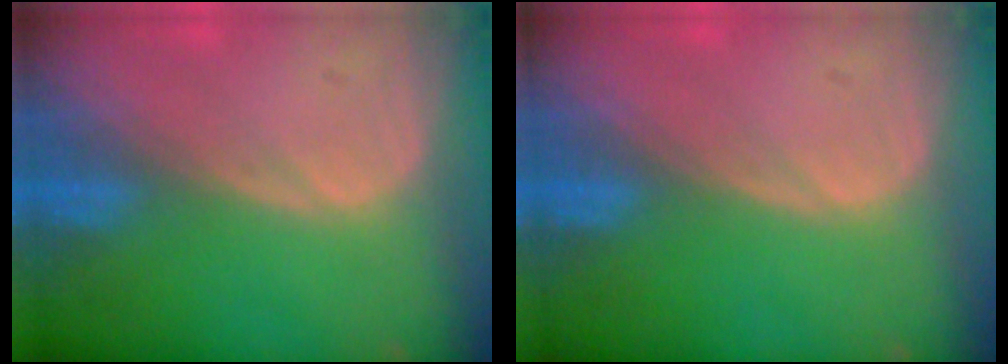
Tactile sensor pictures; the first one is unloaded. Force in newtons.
{"total": 0.0}